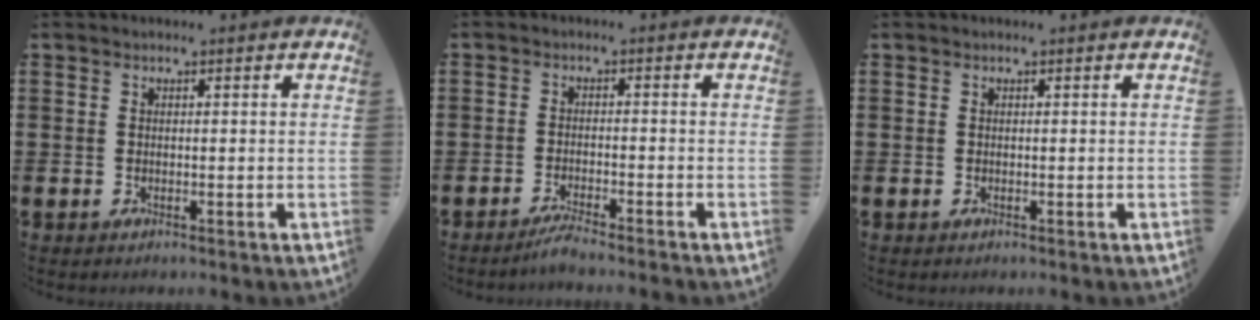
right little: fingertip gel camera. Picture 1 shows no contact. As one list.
[{"total": 2.2, "force": [-1.9, -0.2, 1.1], "torque": [-0.017, 0.005, -0.036]}, {"total": 0.0}]